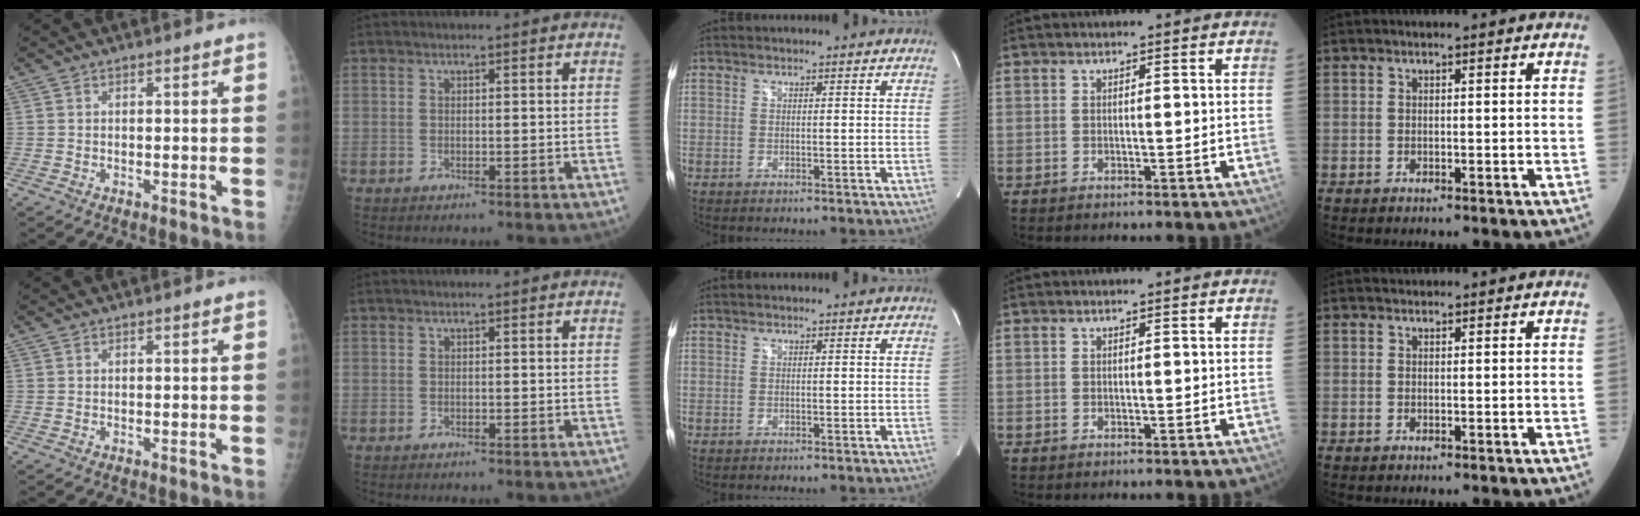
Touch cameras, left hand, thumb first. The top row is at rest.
{"little": {"total": 0.5, "force": [0.5, 0.2, 0.0], "torque": [-0.009, 0.005, 0.008]}}